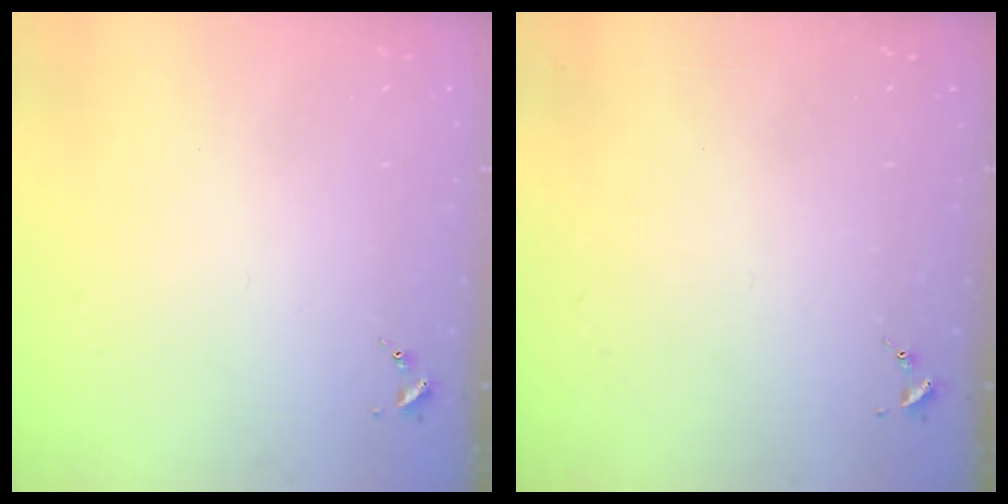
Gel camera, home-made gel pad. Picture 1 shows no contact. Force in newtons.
{"total": 0.0}